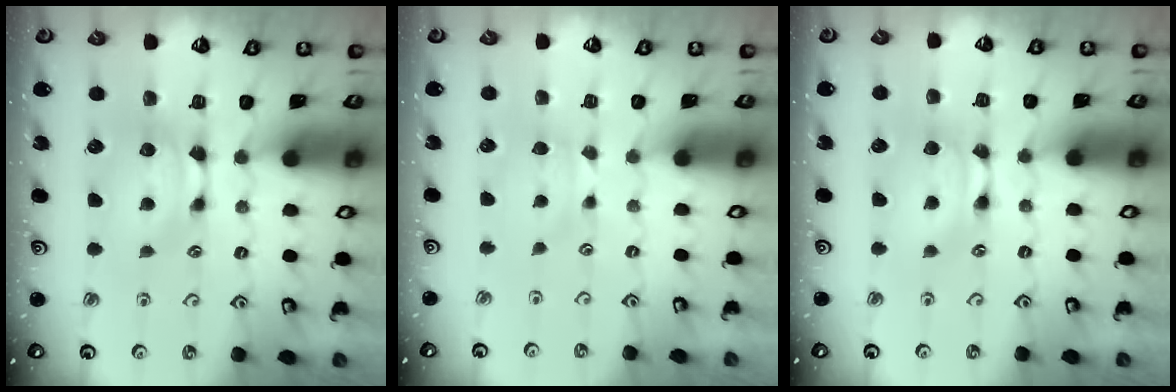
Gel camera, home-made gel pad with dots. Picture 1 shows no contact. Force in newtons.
{"total": 2.1, "press": 2.1, "slide": 0.5}
{"total": 1.8, "press": 1.7, "slide": 0.1}